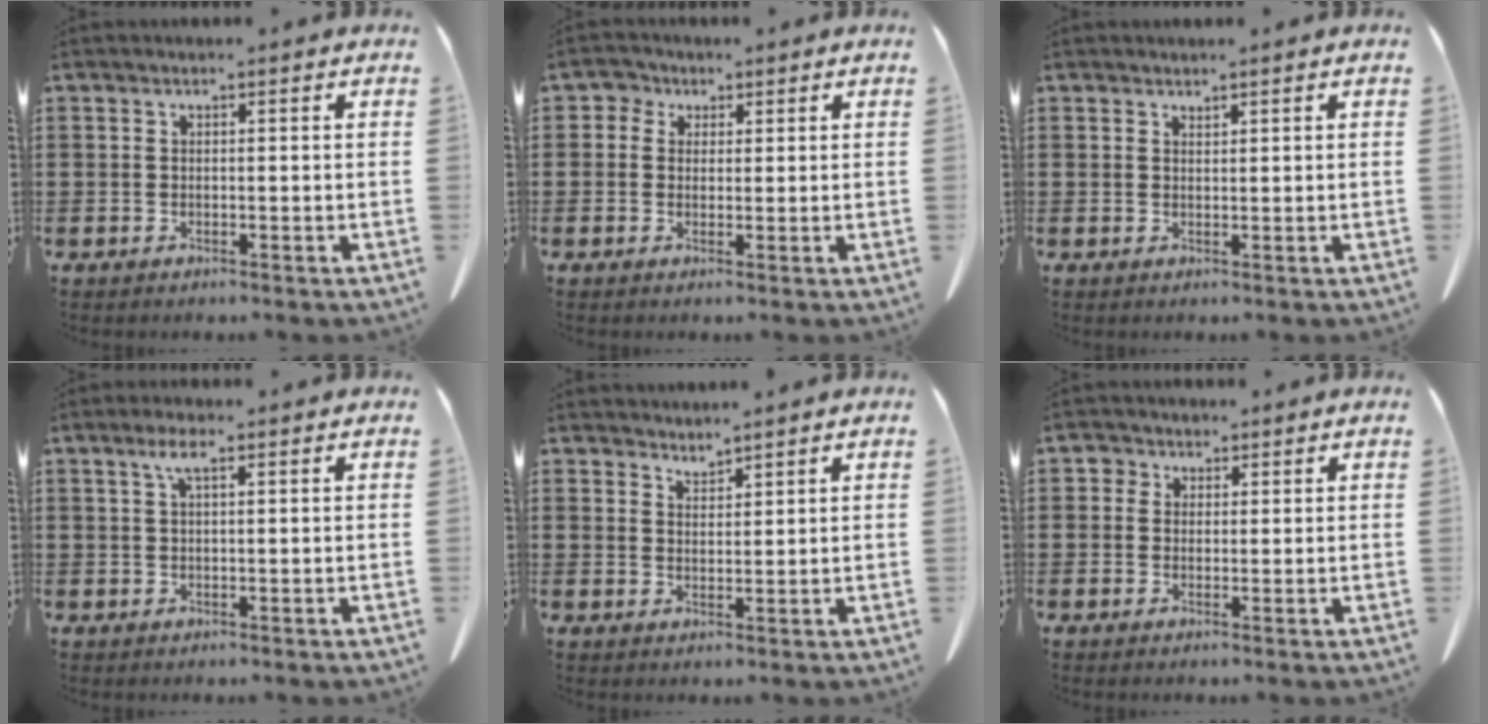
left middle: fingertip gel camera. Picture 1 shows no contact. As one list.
[{"total": 2.2, "force": [1.1, 1.9, 0.4], "torque": [-0.019, 0.008, 0.019]}, {"total": 0.9, "force": [0.9, 0.0, 0.0], "torque": [-0.003, -0.002, 0.018]}, {"total": 3.0, "force": [1.4, 0.7, 2.5], "torque": [-0.054, 0.007, 0.022]}, {"total": 2.2, "force": [2.2, -0.1, -0.3], "torque": [0.000, -0.004, 0.042]}, {"total": 1.9, "force": [1.0, 1.5, 0.4], "torque": [-0.006, 0.003, 0.017]}]